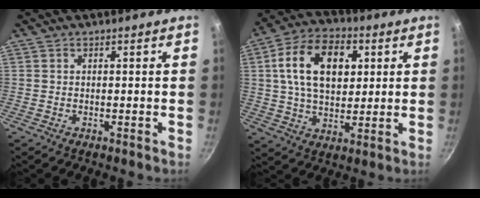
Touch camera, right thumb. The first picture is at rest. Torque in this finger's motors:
{"motor_torque": [1.07, 2.26, 1.62, -0.17, 0.52]}